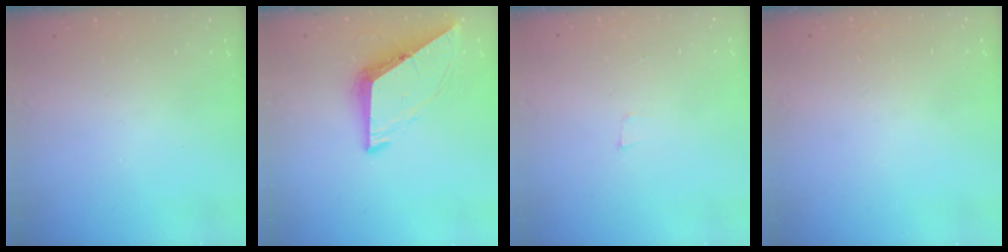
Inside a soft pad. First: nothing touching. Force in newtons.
{"total": 7.8, "press": 7.8, "slide": 0.6}
{"total": 3.4, "press": 2.2, "slide": 2.6}
{"total": 1.6, "press": 1.6, "slide": 0.0}